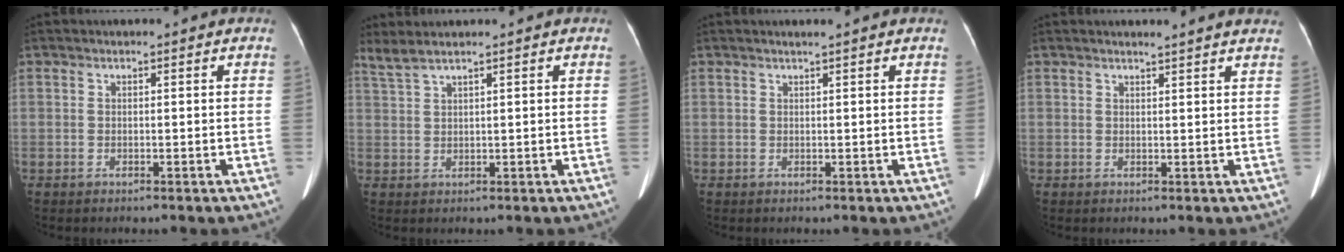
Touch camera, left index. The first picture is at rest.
{"total": 2.7, "force": [2.3, -0.4, 1.4], "torque": [-0.044, 0.019, 0.058]}
{"total": 1.0, "force": [0.9, -0.2, 0.5], "torque": [-0.010, 0.006, 0.018]}
{"total": 5.1, "force": [4.7, -0.2, 1.8], "torque": [-0.020, 0.008, 0.040]}